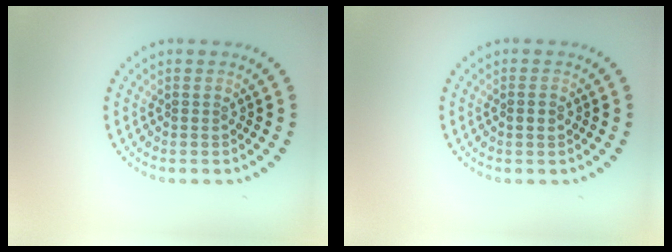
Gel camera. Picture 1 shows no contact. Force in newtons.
{"total": 1.0, "press": 0.9, "slide": 0.3}